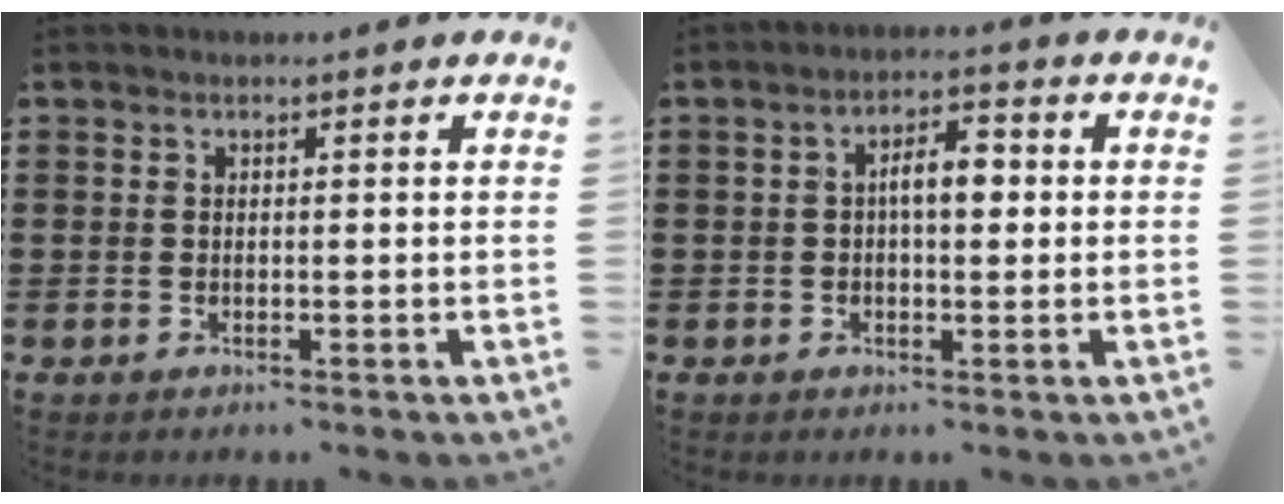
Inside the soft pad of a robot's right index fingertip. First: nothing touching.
{"total": 4.7, "force": [0.1, 1.8, 4.3], "torque": [-0.074, 0.006, -0.002]}